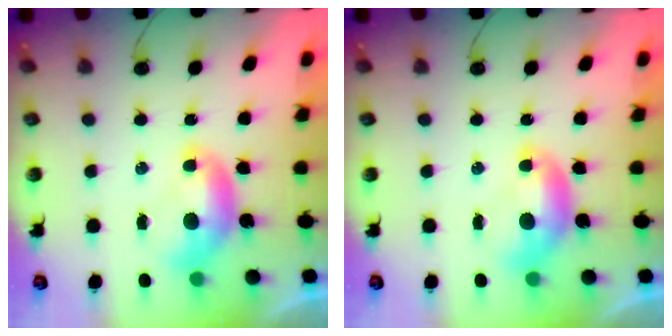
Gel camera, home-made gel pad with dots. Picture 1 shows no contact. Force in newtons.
{"total": 0.0}